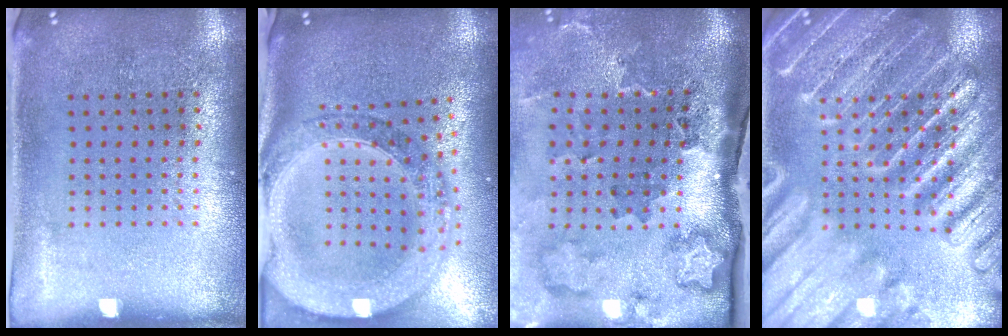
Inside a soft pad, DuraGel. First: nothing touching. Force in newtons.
{"total": 2.9, "press": 2.4, "slide": 1.5}
{"total": 3.8, "press": 2.4, "slide": 2.9}
{"total": 6.2, "press": 6.1, "slide": 0.9}